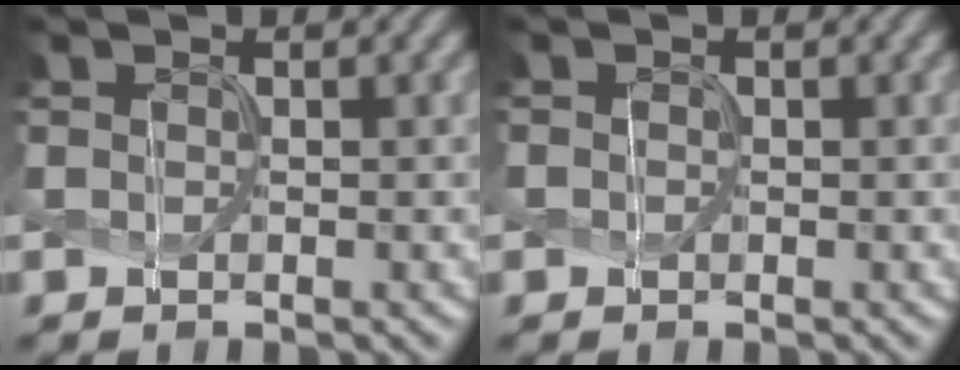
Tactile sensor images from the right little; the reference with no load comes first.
{"total": 0.8, "force": [-0.1, 0.7, 0.2], "torque": [-0.003, -0.003, -0.005]}